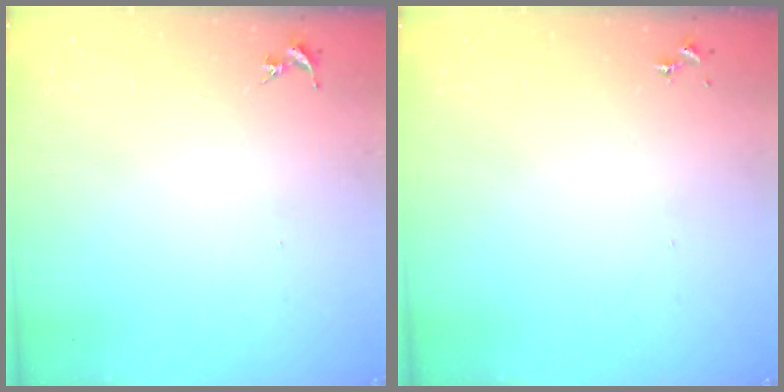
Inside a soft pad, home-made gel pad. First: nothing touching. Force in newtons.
{"total": 0.0}